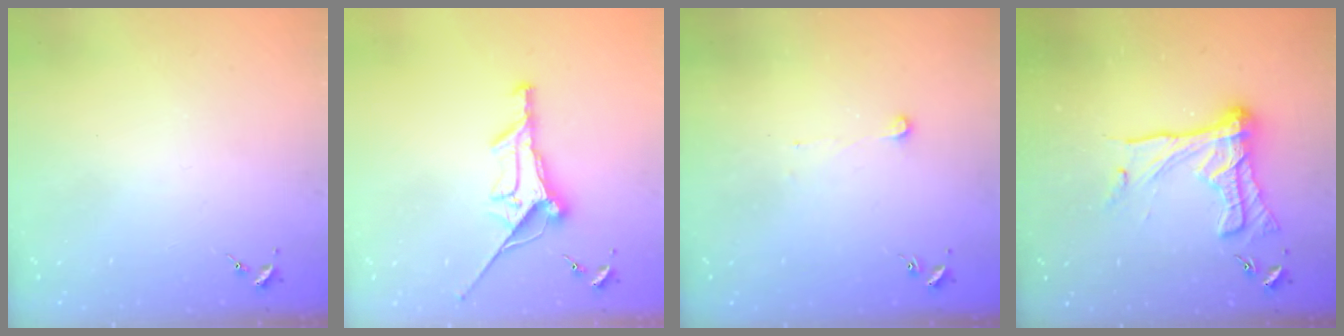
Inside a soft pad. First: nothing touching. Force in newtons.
{"total": 11.7, "press": 11.7, "slide": 0.8}
{"total": 3.8, "press": 3.7, "slide": 0.3}
{"total": 19.1, "press": 19.0, "slide": 1.7}